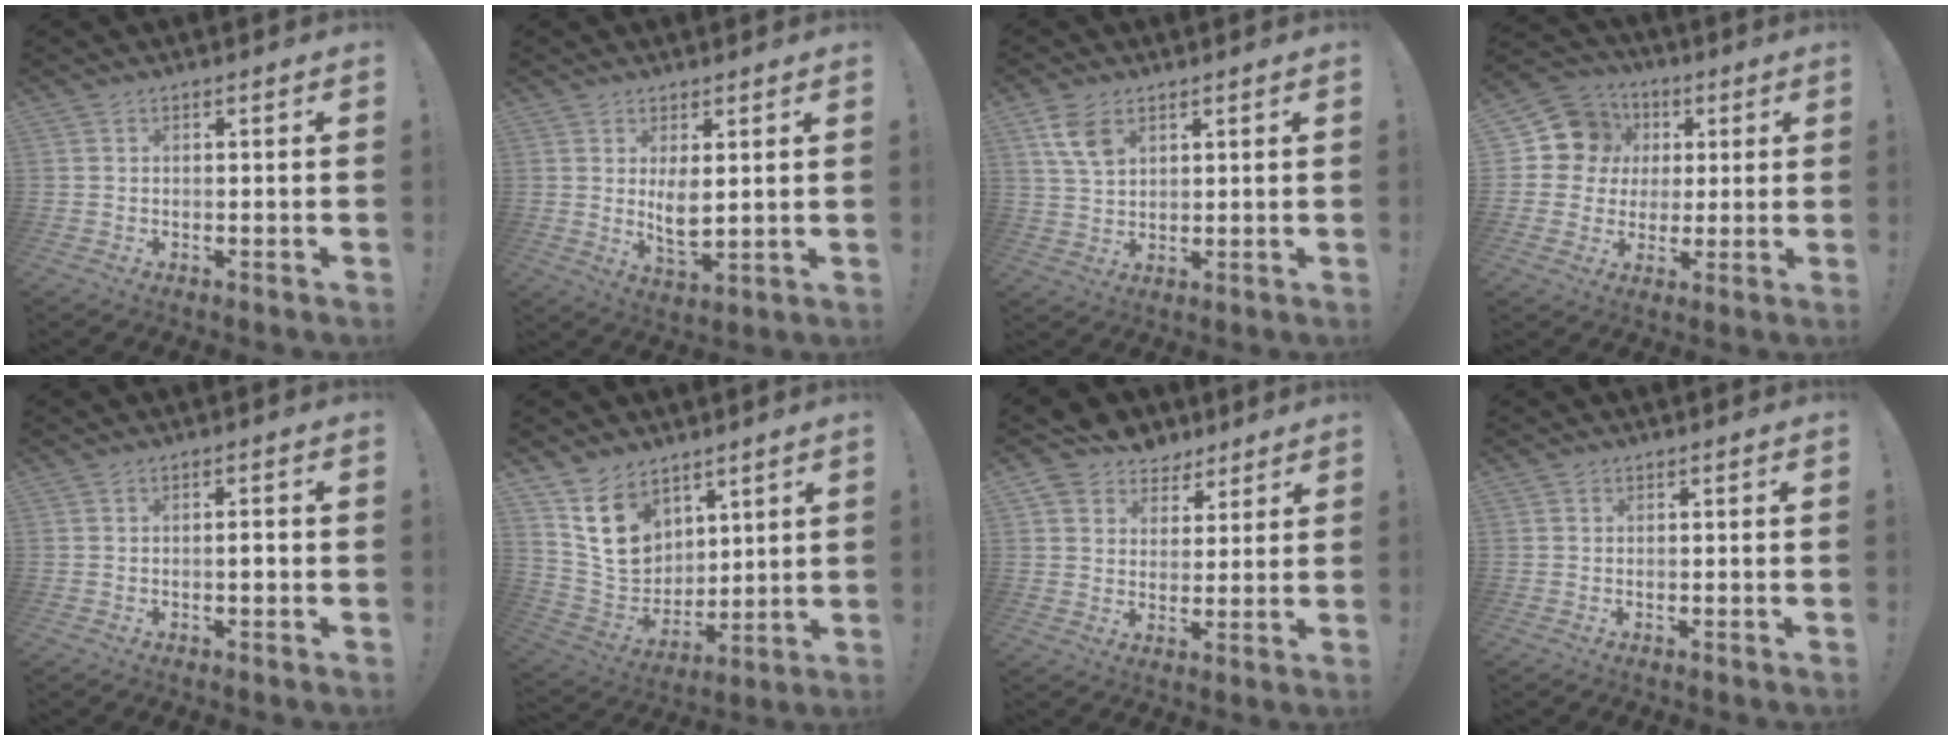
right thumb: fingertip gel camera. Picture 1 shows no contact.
{"total": 6.1, "force": [2.3, 2.8, 4.8], "torque": [-0.074, -0.019, 0.039]}
{"total": 7.2, "force": [3.7, 4.3, 4.5], "torque": [-0.083, -0.010, 0.074]}
{"total": 13.0, "force": [3.5, 11.8, 4.3], "torque": [-0.057, -0.010, 0.081]}
{"total": 1.9, "force": [-0.6, 0.4, 1.8], "torque": [-0.024, 0.001, -0.013]}
{"total": 15.4, "force": [8.8, 10.6, 6.7], "torque": [-0.112, -0.049, 0.176]}
{"total": 7.2, "force": [4.8, 5.4, 0.6], "torque": [-0.013, -0.036, 0.095]}
{"total": 0.0}